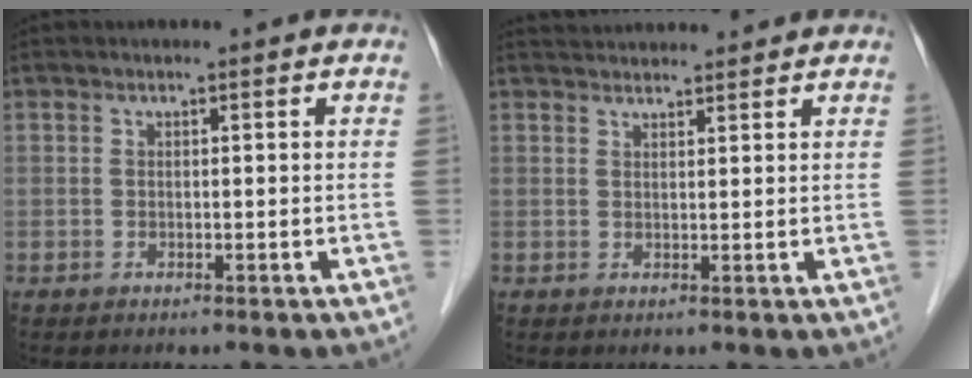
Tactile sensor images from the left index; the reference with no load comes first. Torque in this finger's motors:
{"motor_torque": [-0.03, -0.05, -0.02, 0.00]}